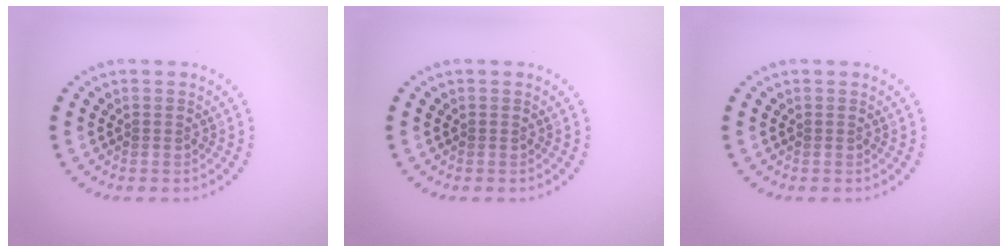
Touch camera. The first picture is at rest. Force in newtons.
{"total": 0.0}
{"total": 0.0}